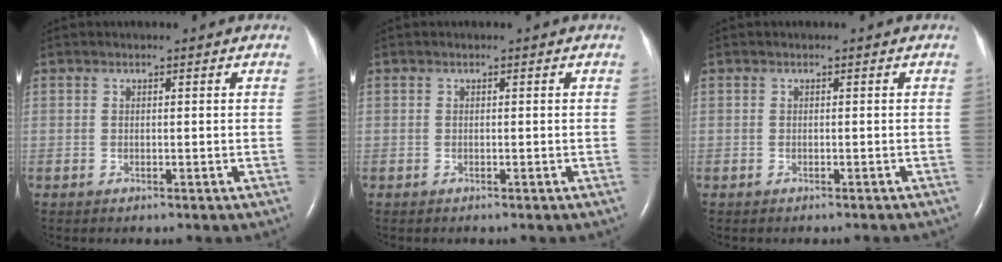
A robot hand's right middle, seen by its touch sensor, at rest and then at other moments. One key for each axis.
{"total": 0.0}
{"total": 1.2, "fx": -1.1, "fy": 0.2, "fz": 0.4, "tx": -0.008, "ty": -0.002, "tz": -0.012}